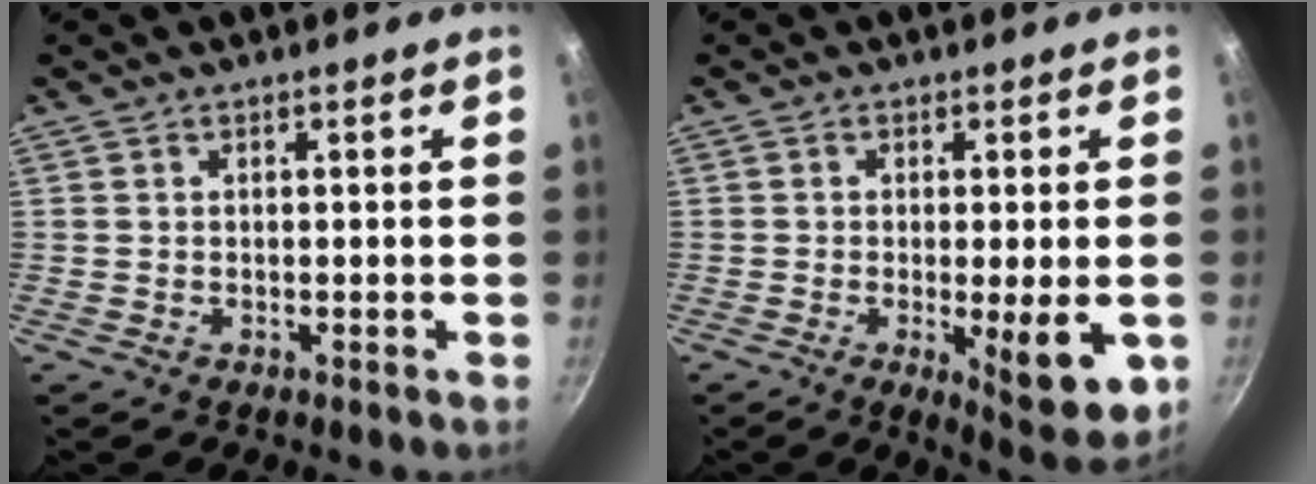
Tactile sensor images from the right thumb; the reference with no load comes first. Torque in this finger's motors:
{"motor_torque": [-0.12, 0.25, -0.17, -0.13, 0.07]}